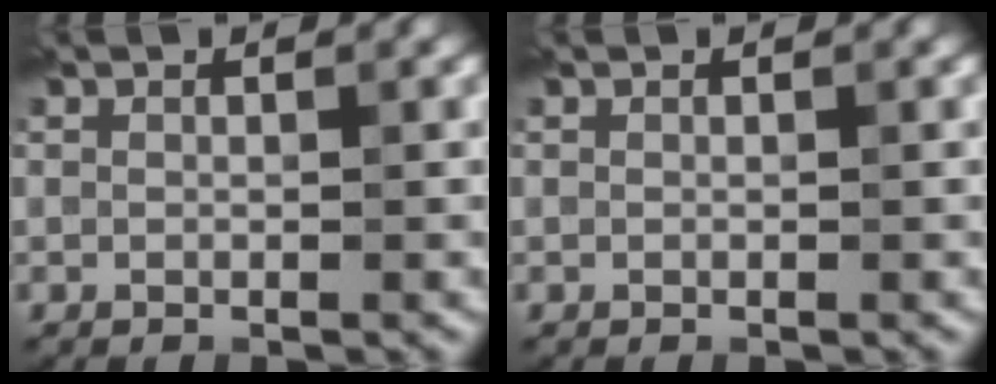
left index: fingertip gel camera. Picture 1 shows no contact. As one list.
[{"total": 0.0}]